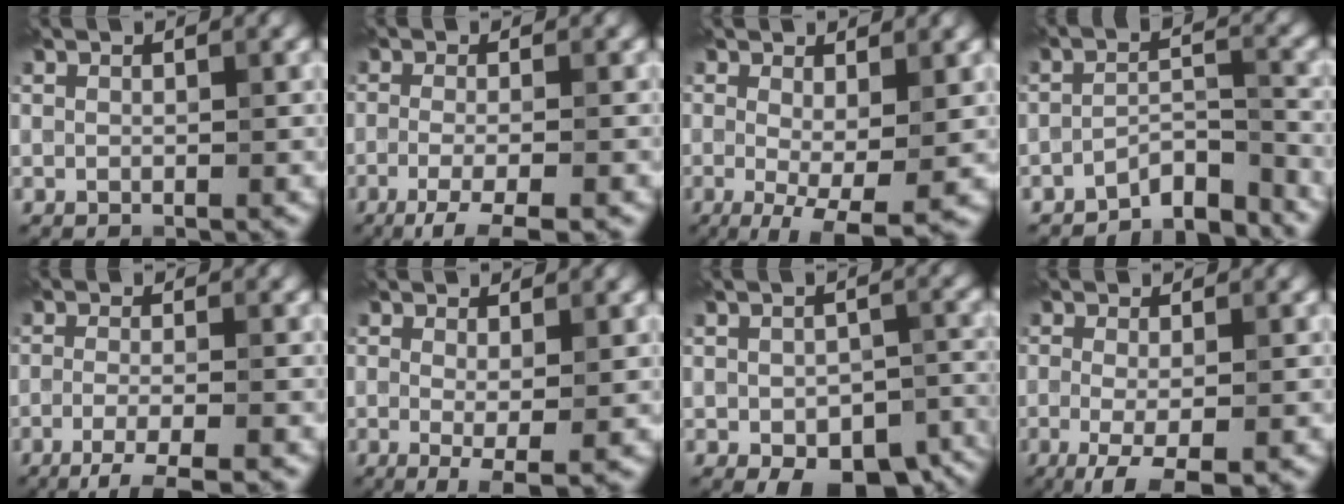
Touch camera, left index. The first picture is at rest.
{"total": 4.0, "force": [-2.2, 0.8, 3.3], "torque": [-0.056, -0.006, -0.049]}
{"total": 5.4, "force": [-1.1, 1.5, 5.1], "torque": [-0.091, -0.019, -0.014]}
{"total": 4.7, "force": [-4.3, 1.1, 1.6], "torque": [-0.019, 0.005, -0.078]}
{"total": 3.8, "force": [-2.4, 0.6, 2.8], "torque": [-0.047, -0.004, -0.054]}
{"total": 2.8, "force": [-0.2, 0.5, 2.8], "torque": [-0.048, -0.011, -0.002]}
{"total": 8.7, "force": [-4.4, 4.5, 6.0], "torque": [-0.075, -0.025, -0.048]}
{"total": 3.8, "force": [-1.4, 0.9, 3.4], "torque": [-0.064, -0.007, -0.028]}